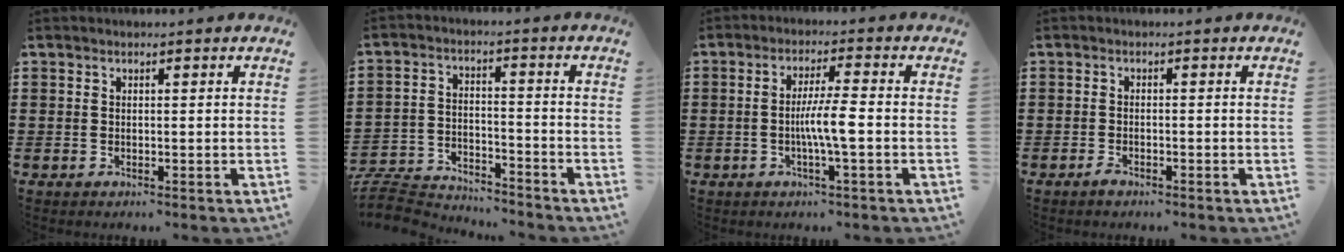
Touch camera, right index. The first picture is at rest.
{"total": 6.8, "force": [-6.6, 1.1, 1.1], "torque": [-0.037, 0.008, -0.136]}
{"total": 5.5, "force": [-1.1, 0.3, 5.4], "torque": [-0.104, -0.004, -0.025]}
{"total": 1.0, "force": [-0.8, 0.4, 0.5], "torque": [-0.020, -0.007, -0.016]}